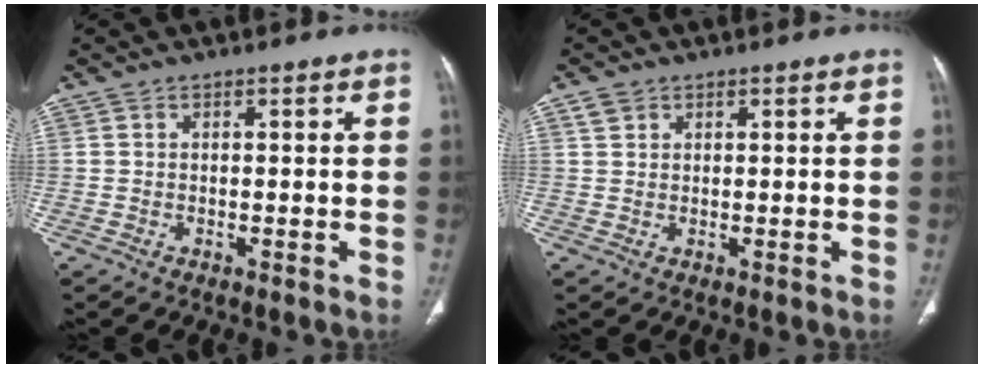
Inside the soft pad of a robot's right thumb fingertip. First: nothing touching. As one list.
[{"total": 1.9, "force": [1.1, 1.4, 0.6], "torque": [-0.005, 0.001, 0.019]}]